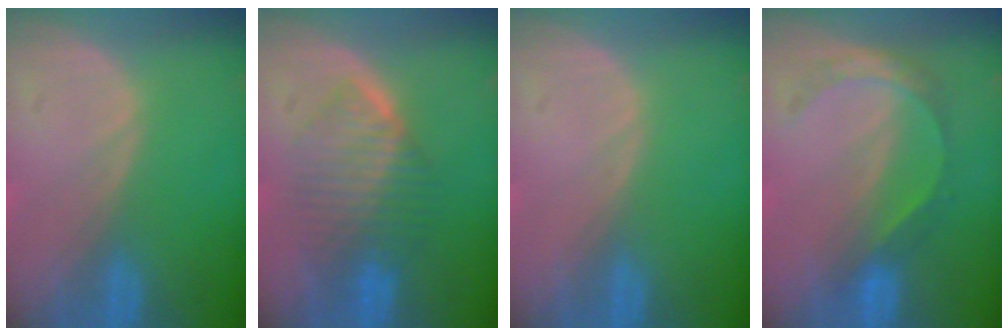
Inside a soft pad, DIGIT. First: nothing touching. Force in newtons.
{"total": 6.4, "press": 6.4, "slide": 0.9}
{"total": 0.0}
{"total": 5.2, "press": 4.6, "slide": 2.5}